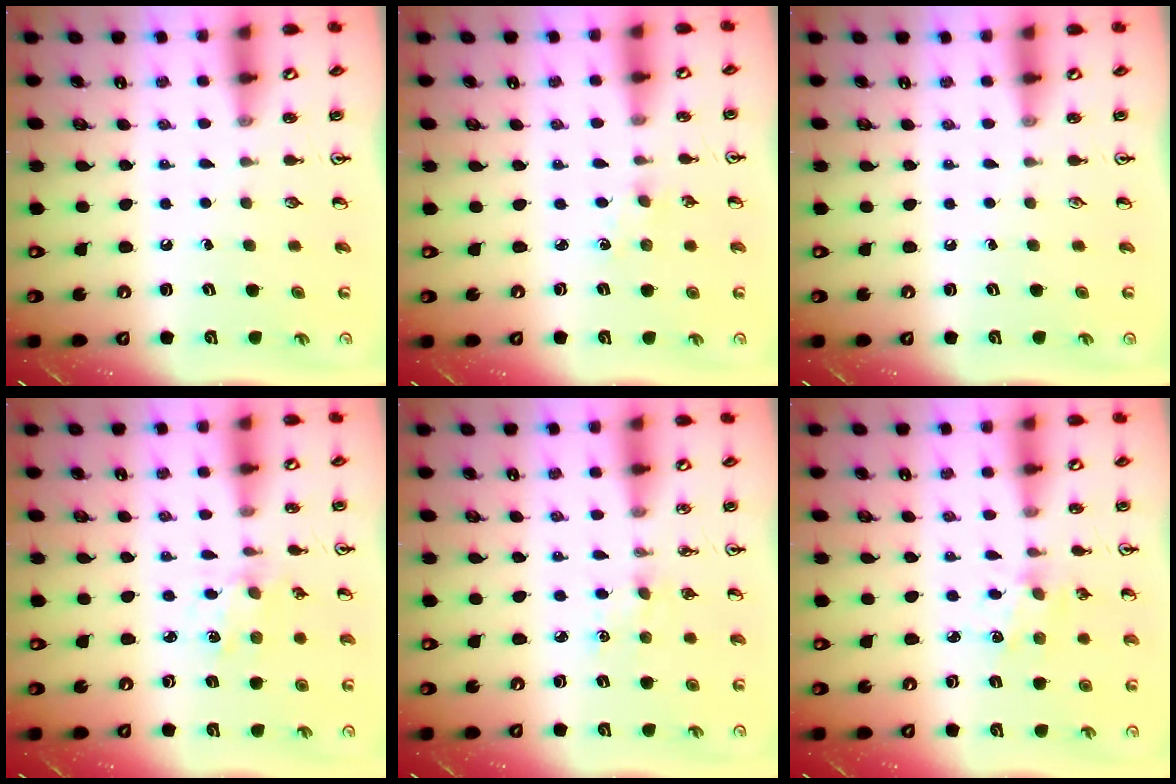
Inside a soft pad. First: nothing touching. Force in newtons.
{"total": 1.2, "press": 1.2, "slide": 0.3}
{"total": 0.0}
{"total": 1.1, "press": 1.0, "slide": 0.2}
{"total": 2.7, "press": 2.7, "slide": 0.4}
{"total": 2.9, "press": 2.9, "slide": 0.3}